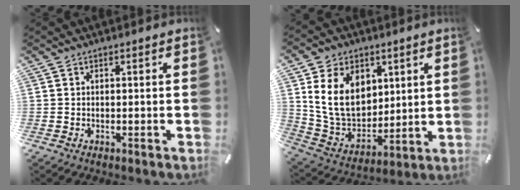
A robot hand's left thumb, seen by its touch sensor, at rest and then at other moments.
{"total": 16.2, "force": [5.3, 12.5, 8.9], "torque": [-0.187, -0.018, 0.101]}